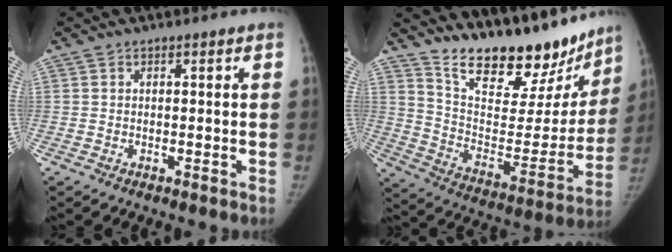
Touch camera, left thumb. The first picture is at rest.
{"total": 26.4, "force": [21.5, 9.5, 12.0], "torque": [-0.145, -0.111, 0.320]}